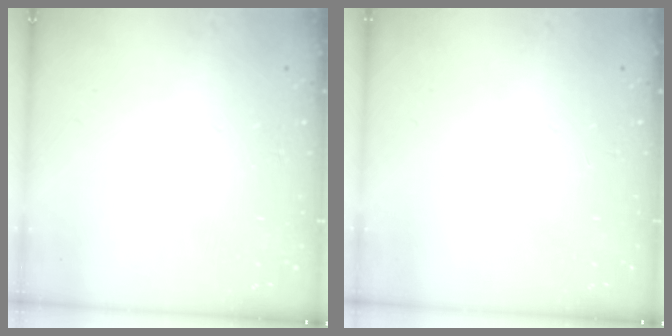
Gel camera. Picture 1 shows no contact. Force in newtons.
{"total": 0.0}